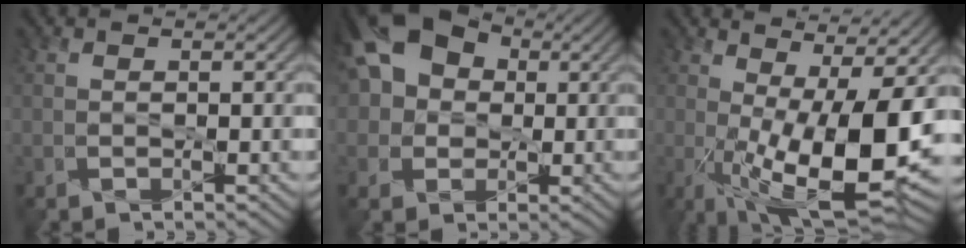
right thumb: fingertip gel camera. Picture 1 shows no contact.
{"total": 11.3, "force": [3.0, 8.9, 6.4], "torque": [-0.134, 0.032, 0.030]}
{"total": 14.6, "force": [-1.1, 5.3, 13.6], "torque": [-0.226, -0.008, -0.008]}